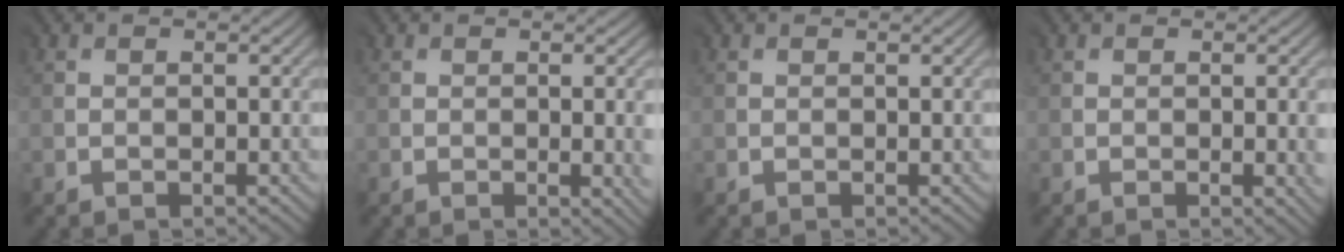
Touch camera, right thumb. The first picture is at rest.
{"total": 3.2, "force": [-0.5, 1.1, 3.0], "torque": [-0.039, -0.010, -0.001]}
{"total": 0.0}
{"total": 2.2, "force": [-0.4, 0.6, 2.1], "torque": [-0.029, -0.008, -0.004]}